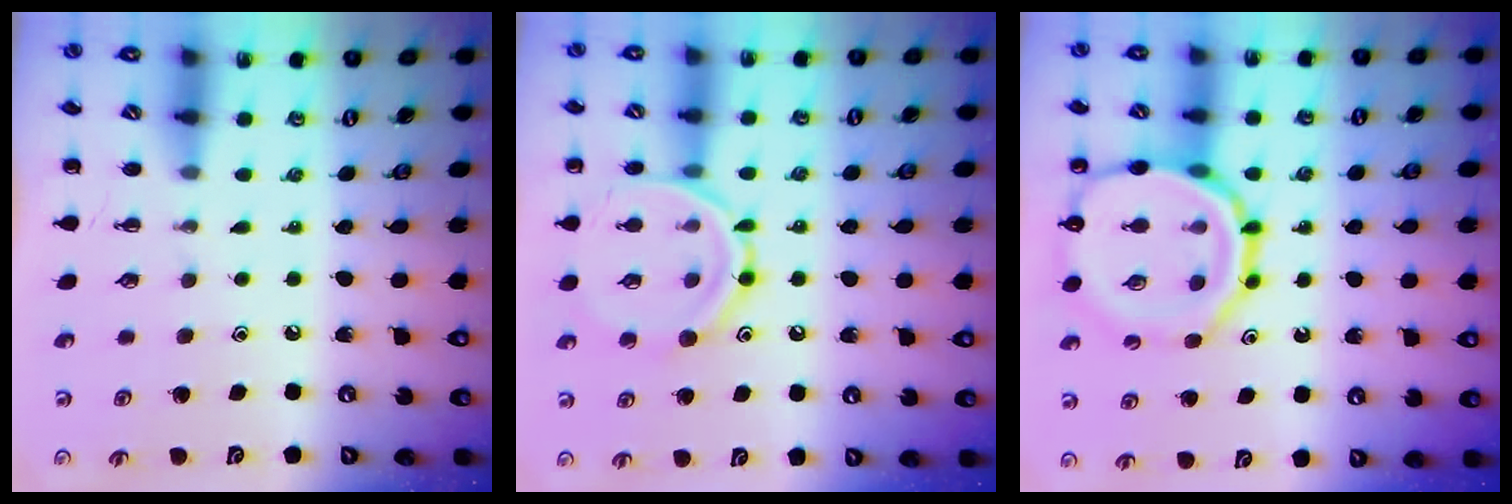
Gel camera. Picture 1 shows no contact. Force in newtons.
{"total": 12.7, "press": 12.7, "slide": 1.0}
{"total": 17.4, "press": 17.3, "slide": 1.6}